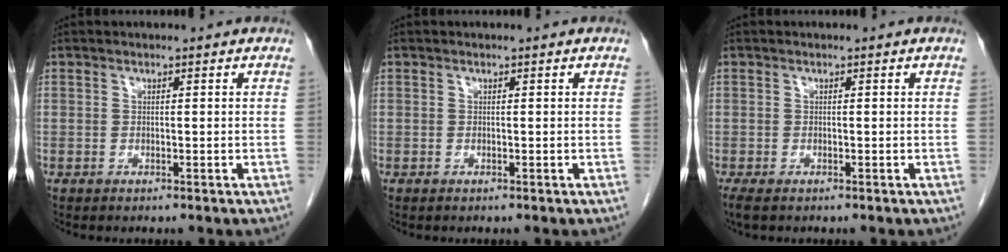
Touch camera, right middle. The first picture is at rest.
{"total": 0.0}
{"total": 2.1, "force": [-1.5, 0.7, 1.2], "torque": [-0.022, -0.008, -0.024]}